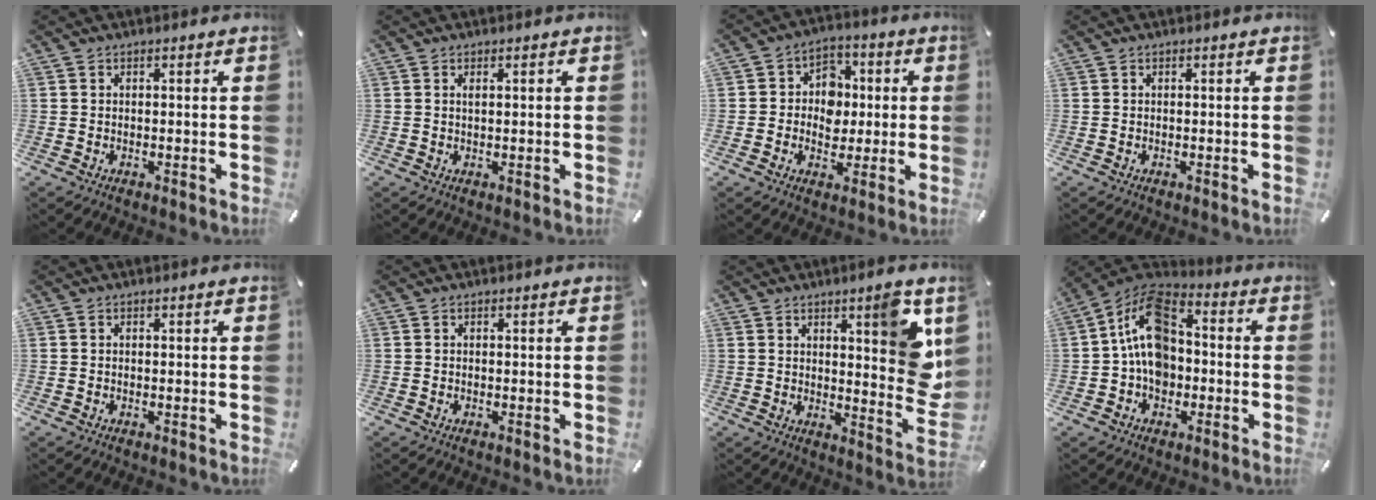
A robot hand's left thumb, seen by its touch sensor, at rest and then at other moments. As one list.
[{"total": 1.1, "force": [0.4, 0.1, 1.0], "torque": [-0.020, -0.001, 0.006]}, {"total": 8.3, "force": [-0.7, 7.6, 3.3], "torque": [-0.045, 0.010, -0.011]}, {"total": 0.0}, {"total": 0.0}, {"total": 0.0}, {"total": 12.2, "force": [5.8, 2.8, 10.3], "torque": [-0.125, -0.054, 0.094]}, {"total": 13.2, "force": [-0.9, 10.1, 8.3], "torque": [-0.167, 0.011, -0.020]}]